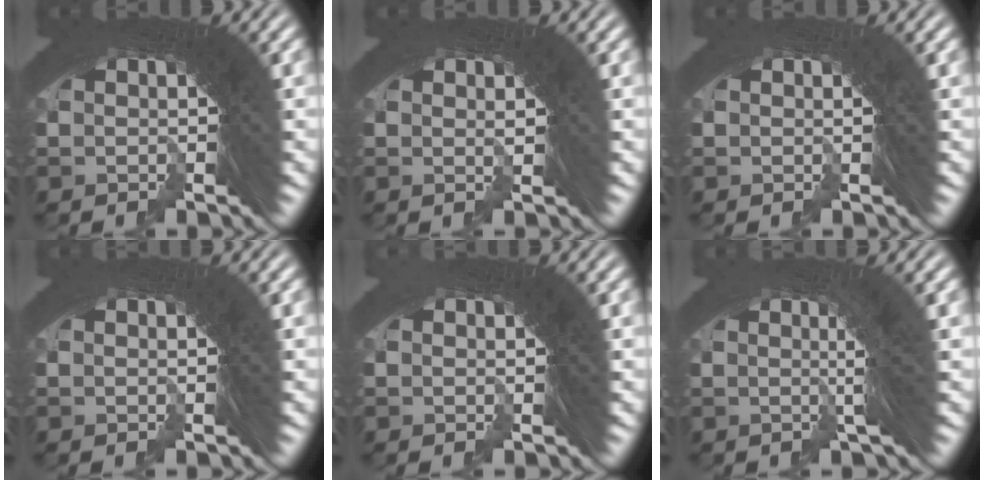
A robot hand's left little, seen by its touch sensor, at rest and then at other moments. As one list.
[{"total": 1.5, "force": [0.2, 0.9, 1.1], "torque": [-0.021, -0.003, 0.002]}, {"total": 0.0}, {"total": 0.0}, {"total": 0.6, "force": [-0.5, -0.1, -0.2], "torque": [-0.007, -0.012, -0.004]}, {"total": 4.5, "force": [1.7, 1.5, 3.9], "torque": [-0.054, 0.028, 0.009]}]